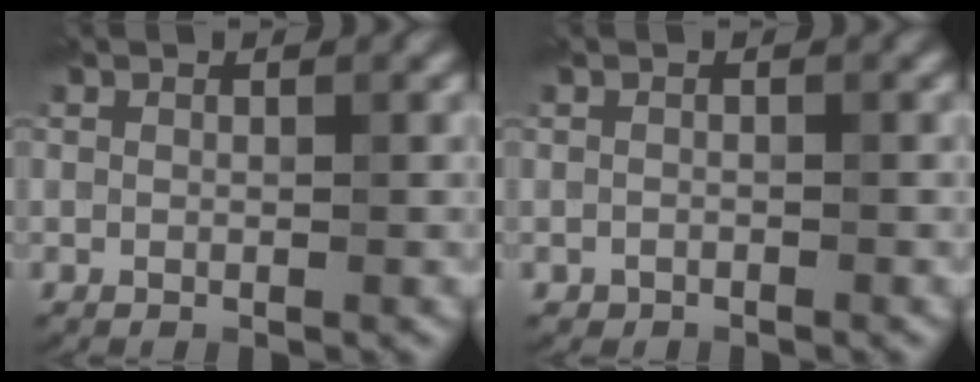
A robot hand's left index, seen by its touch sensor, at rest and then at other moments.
{"total": 0.5, "force": [-0.4, 0.3, 0.0], "torque": [0.002, -0.003, -0.007]}